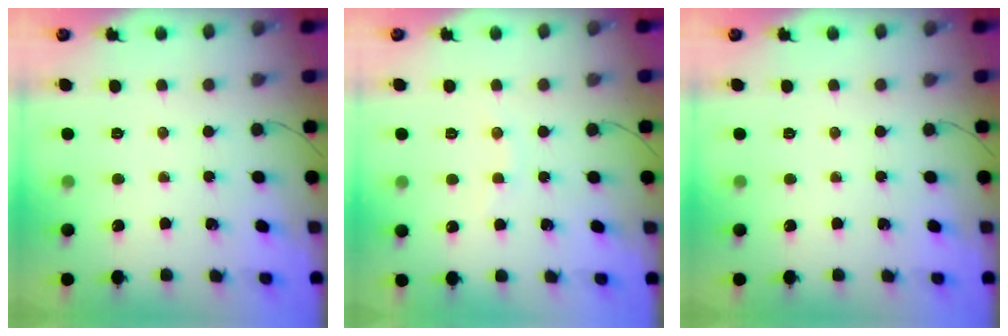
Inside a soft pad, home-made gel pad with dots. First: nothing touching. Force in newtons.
{"total": 2.6, "press": 2.5, "slide": 0.8}
{"total": 0.0}